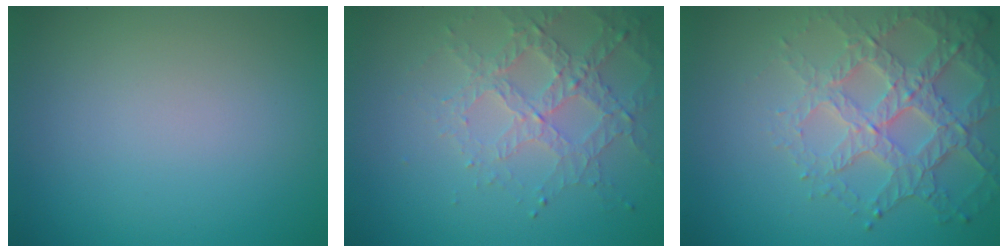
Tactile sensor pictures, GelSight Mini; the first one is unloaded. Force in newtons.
{"total": 3.1, "press": 3.1, "slide": 0.7}
{"total": 5.5, "press": 4.5, "slide": 3.2}